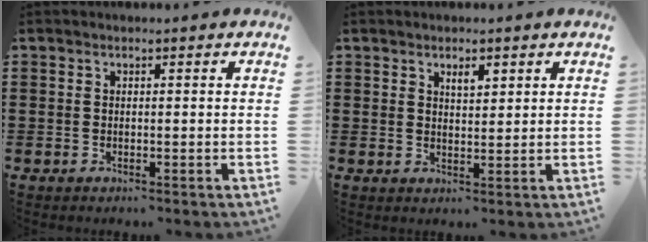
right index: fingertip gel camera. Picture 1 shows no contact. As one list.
[{"total": 2.1, "force": [1.4, 0.8, 1.3], "torque": [-0.020, 0.000, 0.022]}]